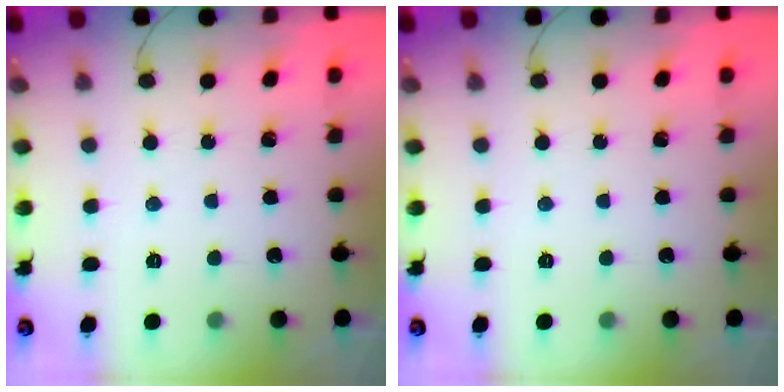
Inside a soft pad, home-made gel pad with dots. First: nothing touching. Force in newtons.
{"total": 0.0}